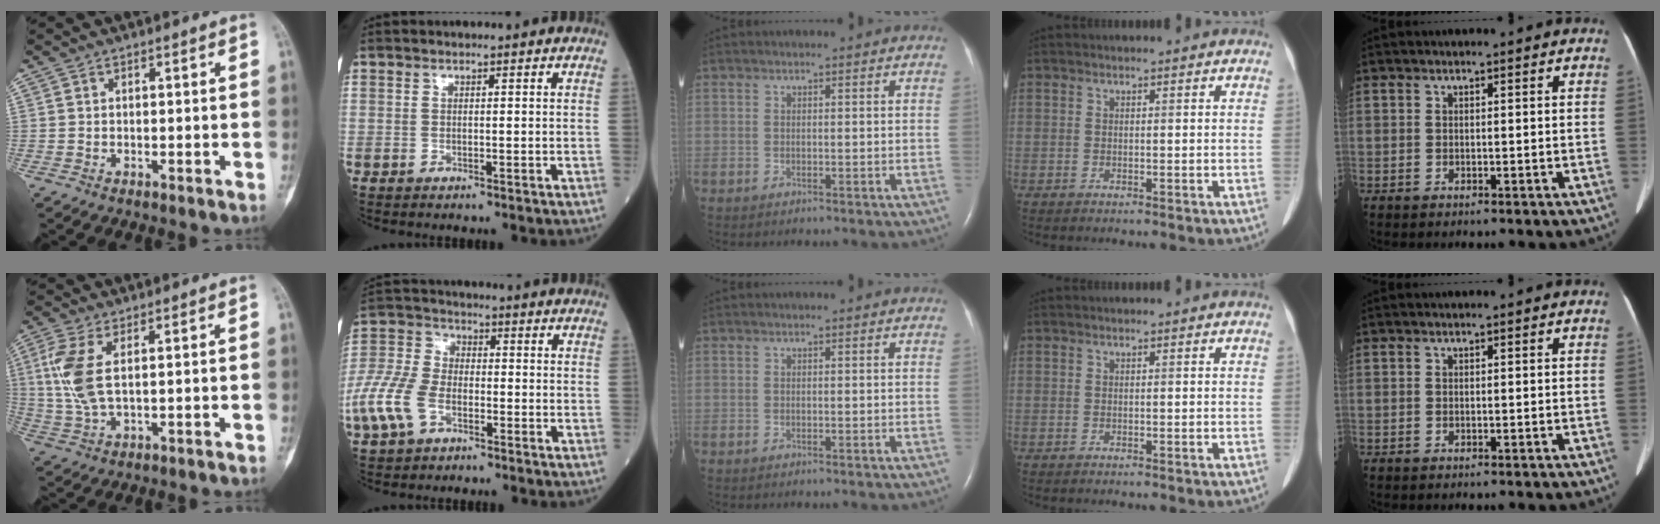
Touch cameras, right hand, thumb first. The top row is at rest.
{"thumb": {"total": 8.3, "force": [1.7, 3.5, 7.4], "torque": [-0.190, -0.002, 0.038]}, "index": {"total": 10.2, "force": [-4.4, 5.9, 7.1], "torque": [-0.190, 0.005, -0.092]}}